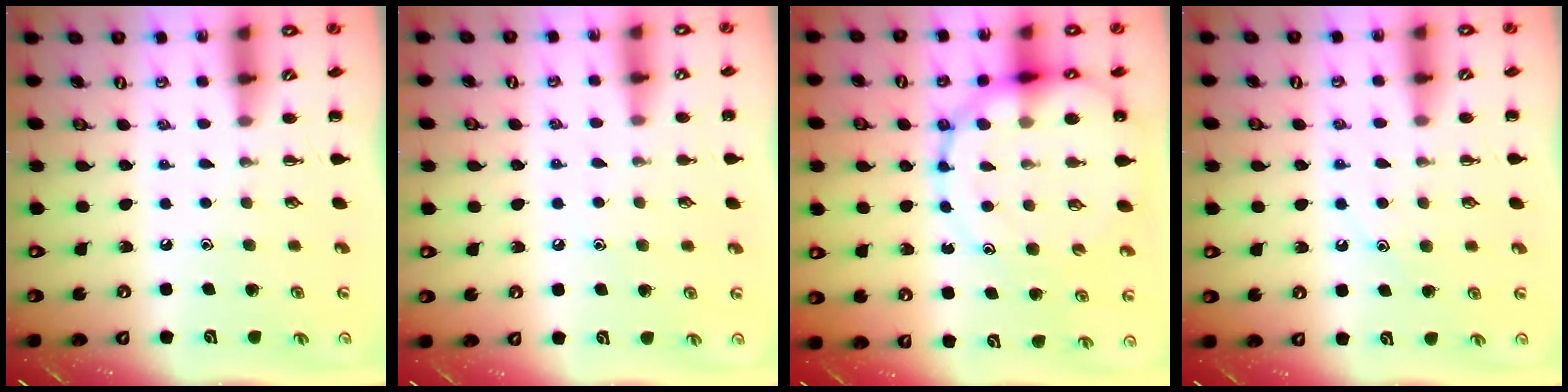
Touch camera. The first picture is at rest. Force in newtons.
{"total": 4.1, "press": 4.0, "slide": 1.1}
{"total": 17.9, "press": 17.6, "slide": 3.0}
{"total": 9.5, "press": 9.5, "slide": 1.3}